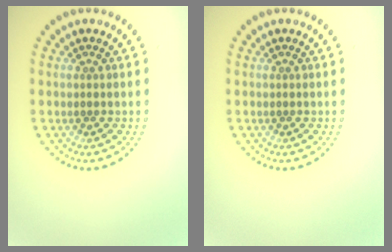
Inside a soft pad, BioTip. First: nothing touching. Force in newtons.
{"total": 0.0}